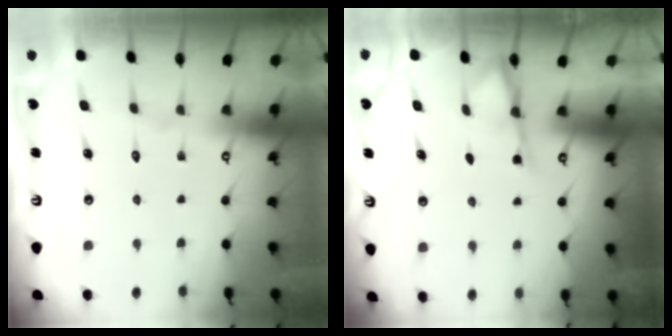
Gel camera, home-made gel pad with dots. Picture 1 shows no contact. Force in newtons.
{"total": 2.2, "press": 2.2, "slide": 0.5}